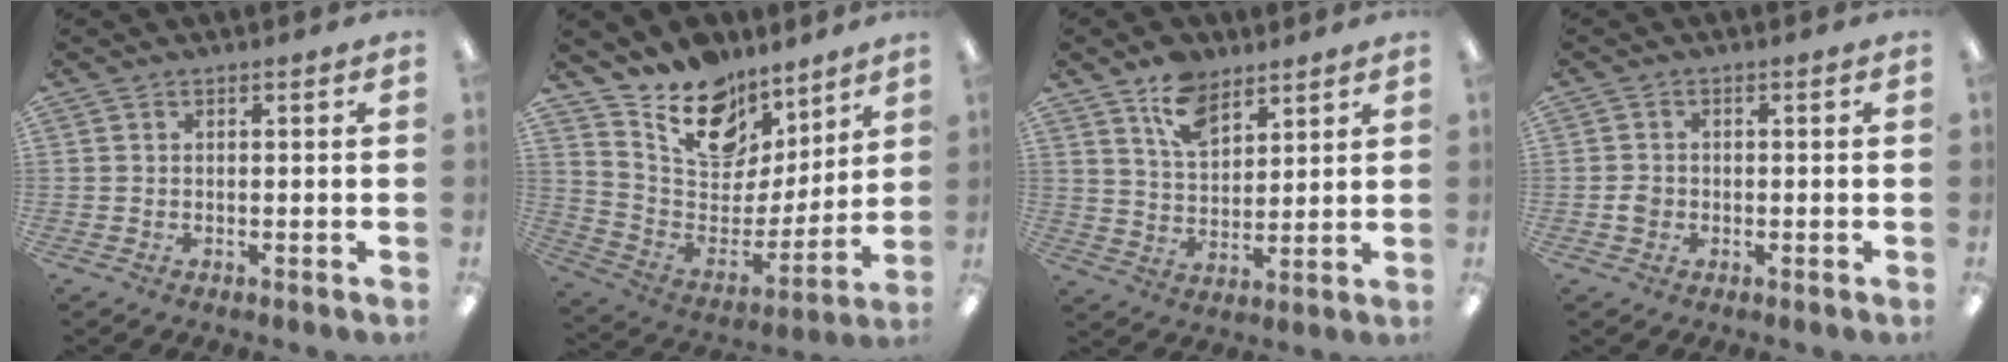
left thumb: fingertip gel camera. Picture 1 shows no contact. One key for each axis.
{"total": 16.5, "fx": 12.0, "fy": 9.9, "fz": 5.6, "tx": -0.109, "ty": -0.086, "tz": 0.223}
{"total": 10.0, "fx": 6.9, "fy": 5.7, "fz": 4.5, "tx": -0.077, "ty": -0.029, "tz": 0.127}
{"total": 2.0, "fx": -0.5, "fy": 1.8, "fz": 0.9, "tx": -0.017, "ty": 0.004, "tz": -0.010}